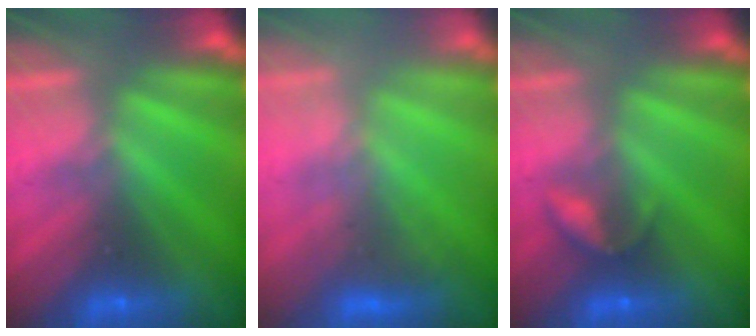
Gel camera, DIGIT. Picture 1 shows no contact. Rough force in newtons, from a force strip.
{"total": 2.6}
{"total": 2.2}